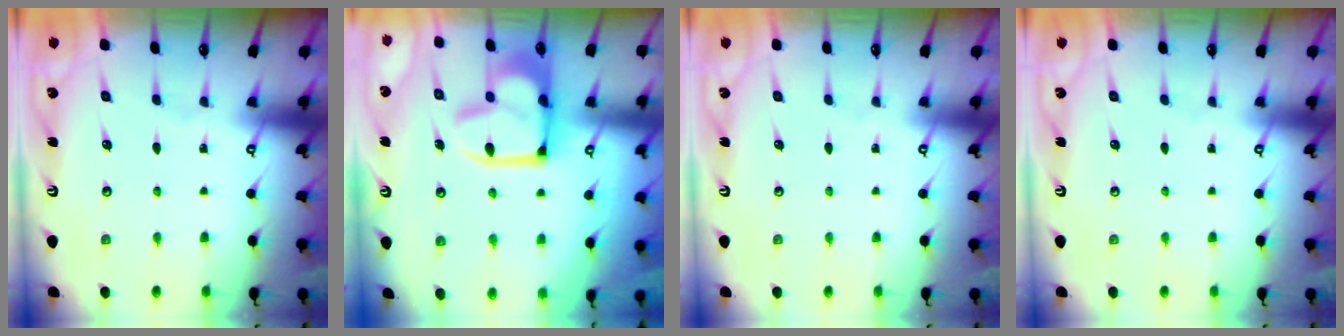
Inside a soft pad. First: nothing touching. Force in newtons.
{"total": 9.5, "press": 9.4, "slide": 1.6}
{"total": 0.0}
{"total": 0.0}